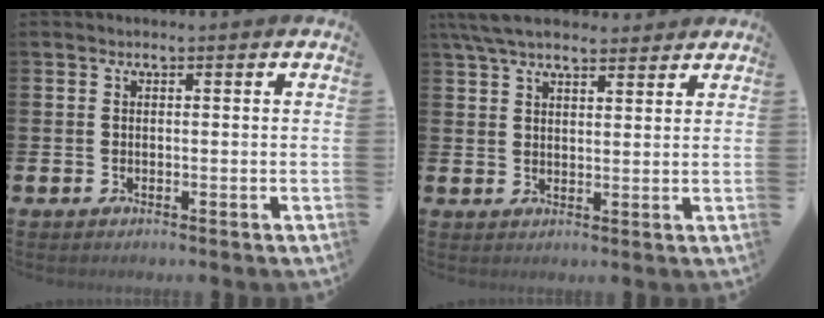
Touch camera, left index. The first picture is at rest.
{"total": 5.9, "force": [5.3, 1.6, 2.0], "torque": [-0.061, -0.009, 0.100]}